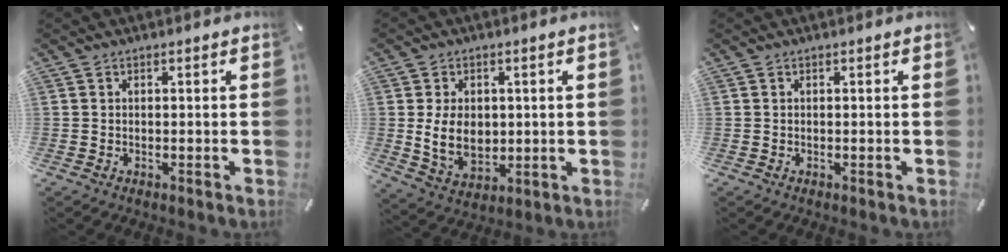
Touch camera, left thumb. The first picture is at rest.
{"total": 9.5, "force": [0.3, 7.1, 6.2], "torque": [-0.127, -0.004, 0.002]}
{"total": 0.0}